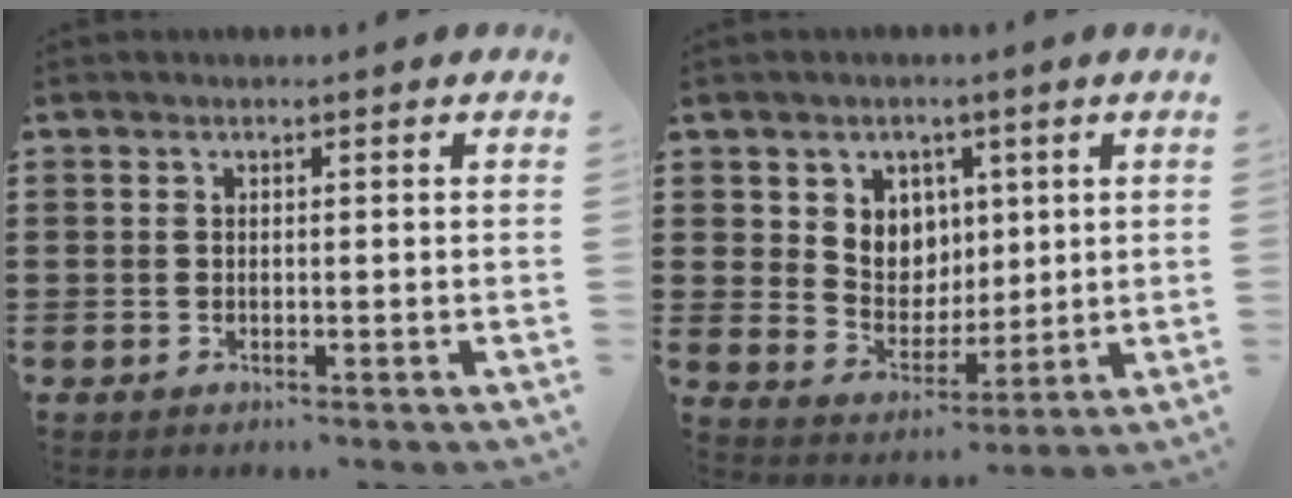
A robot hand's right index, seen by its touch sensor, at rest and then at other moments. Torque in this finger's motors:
{"motor_torque": [0.34, 0.13, 0.36, 0.07]}